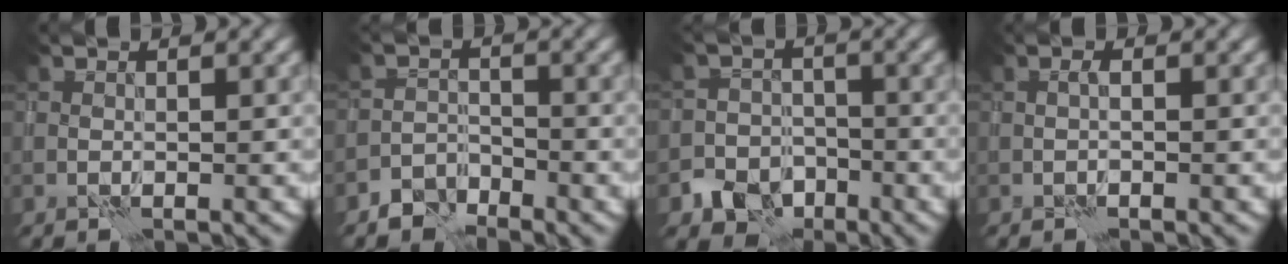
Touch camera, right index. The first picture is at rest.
{"total": 2.7, "force": [-2.4, 1.3, 0.2], "torque": [0.002, 0.003, -0.055]}
{"total": 4.3, "force": [-2.6, 3.3, 1.0], "torque": [-0.007, -0.005, -0.051]}
{"total": 0.0}